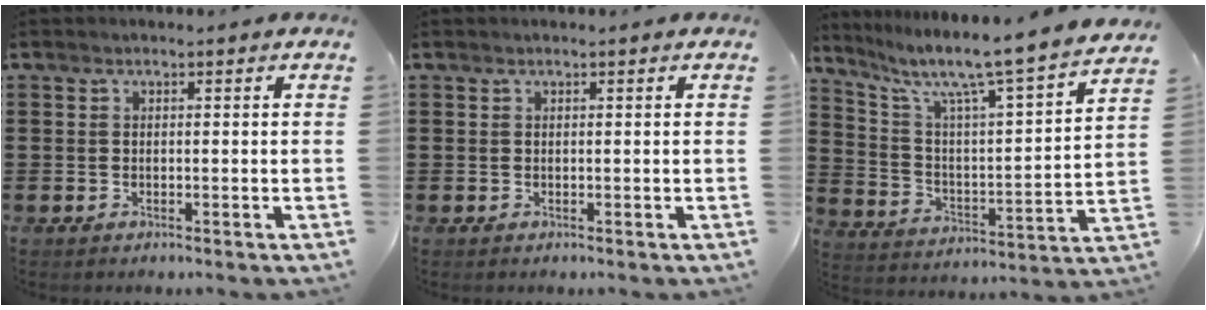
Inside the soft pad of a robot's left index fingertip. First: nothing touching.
{"total": 0.0}
{"total": 8.4, "force": [7.0, -0.1, 4.5], "torque": [-0.110, -0.063, 0.105]}